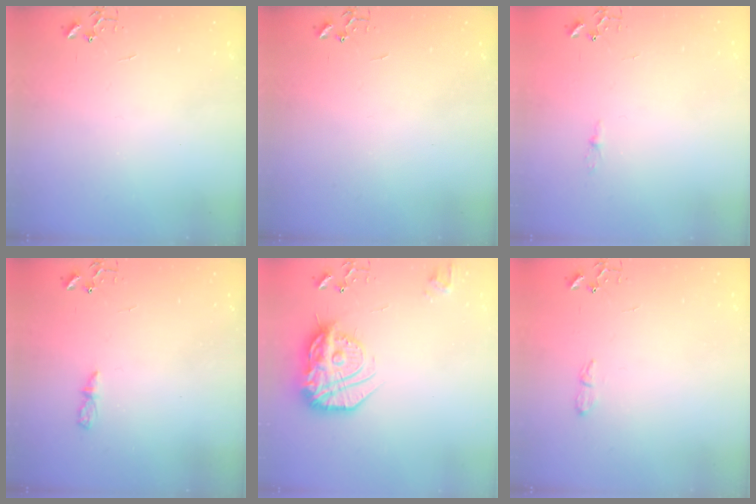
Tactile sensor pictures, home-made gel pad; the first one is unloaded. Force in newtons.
{"total": 0.0}
{"total": 3.4, "press": 3.4, "slide": 0.4}
{"total": 4.6, "press": 4.5, "slide": 0.6}
{"total": 21.8, "press": 21.8, "slide": 1.8}
{"total": 5.8, "press": 5.7, "slide": 0.7}